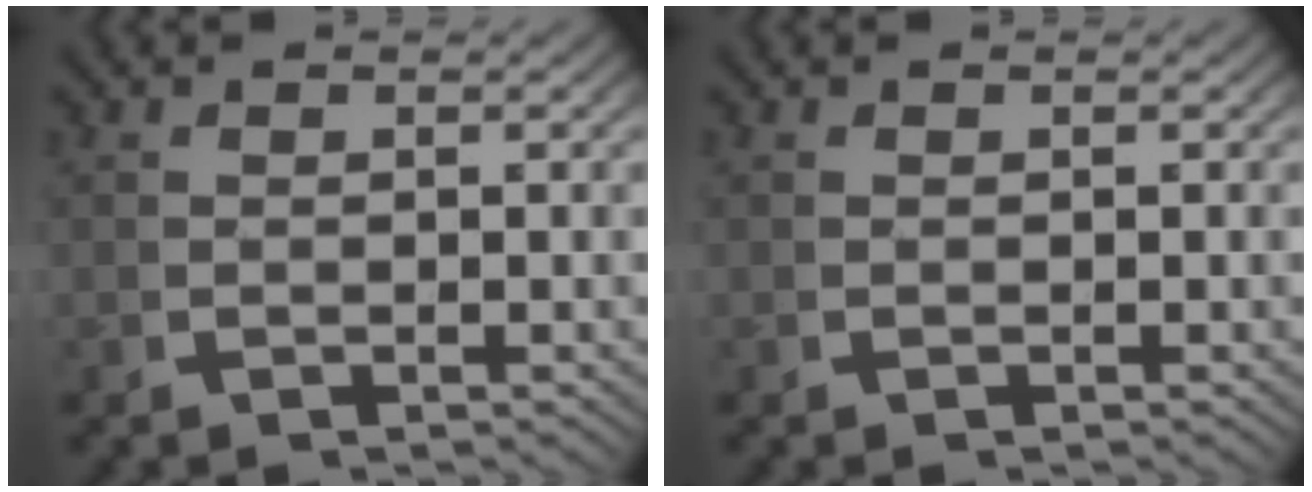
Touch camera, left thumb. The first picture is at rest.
{"total": 0.0}